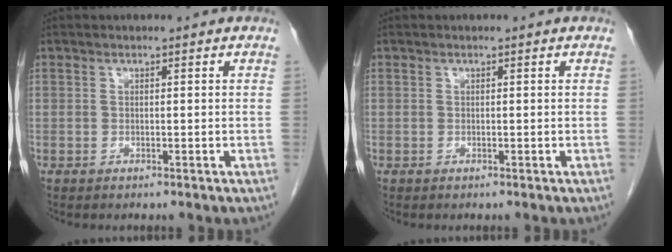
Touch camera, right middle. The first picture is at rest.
{"total": 0.0}